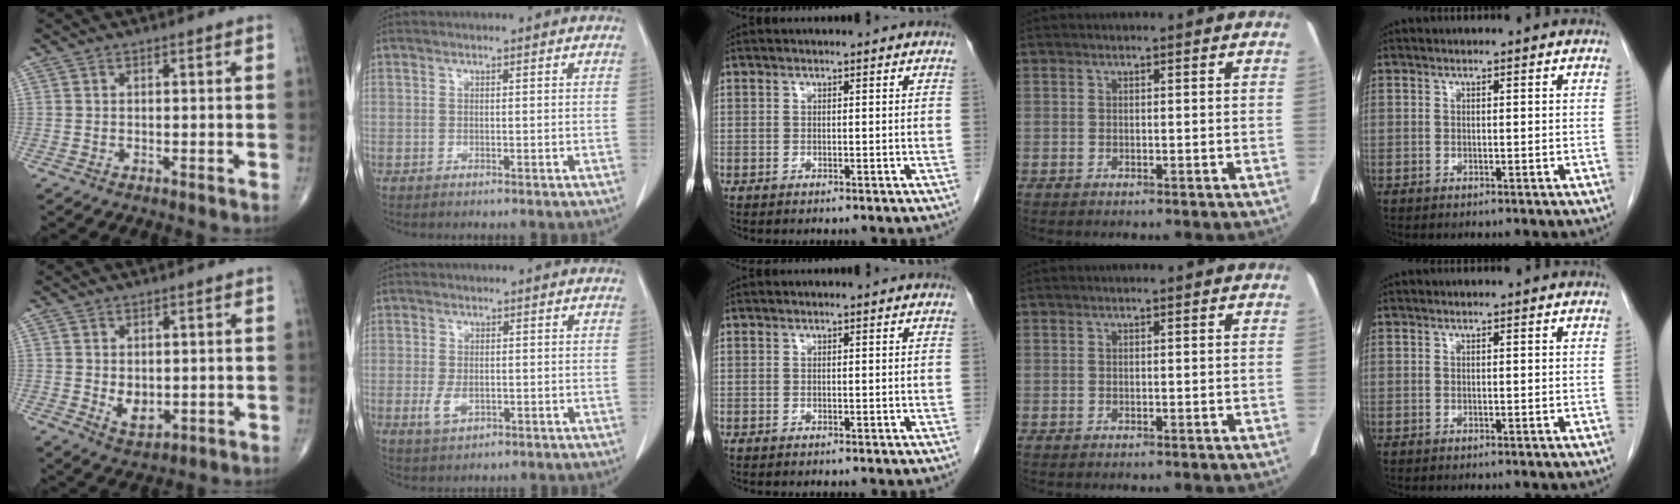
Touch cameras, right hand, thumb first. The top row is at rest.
{"thumb": {"total": 4.6, "force": [-0.1, 3.2, 3.3], "torque": [-0.039, -0.011, 0.011]}, "index": {"total": 3.0, "force": [-0.6, 1.9, 2.3], "torque": [-0.046, -0.002, -0.003]}}